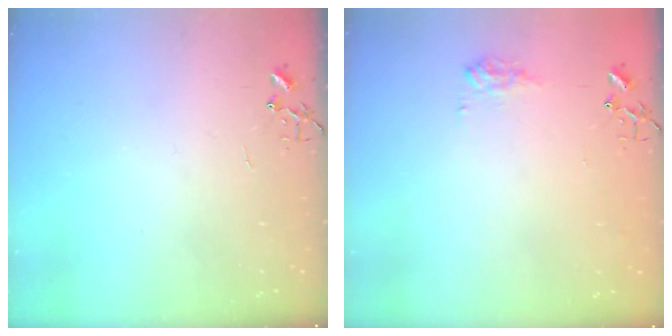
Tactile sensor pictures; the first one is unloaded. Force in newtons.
{"total": 8.0, "press": 8.0, "slide": 0.4}